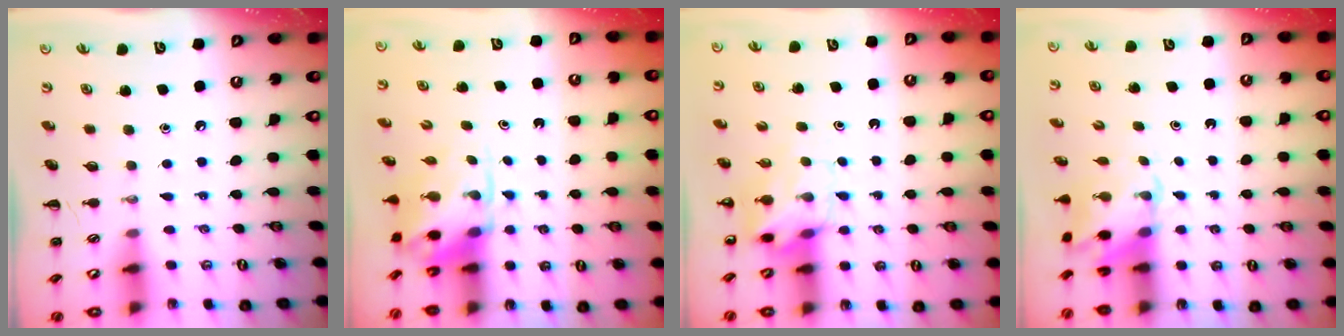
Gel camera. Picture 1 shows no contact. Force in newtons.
{"total": 4.3, "press": 4.3, "slide": 0.5}
{"total": 5.3, "press": 5.3, "slide": 0.5}
{"total": 4.5, "press": 4.5, "slide": 0.3}